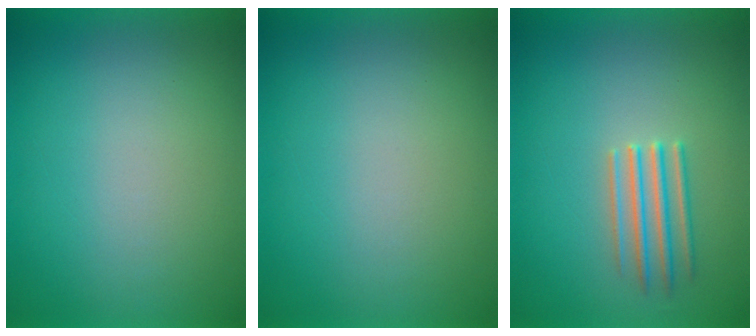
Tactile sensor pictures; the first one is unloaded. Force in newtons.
{"total": 0.0}
{"total": 2.7}